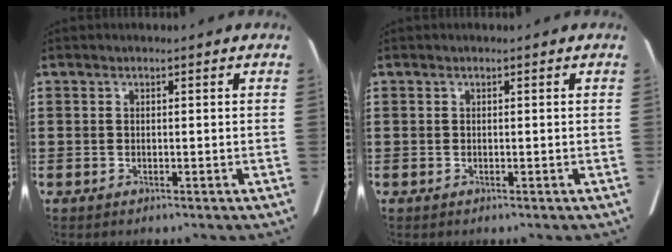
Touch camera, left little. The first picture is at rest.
{"total": 0.0}